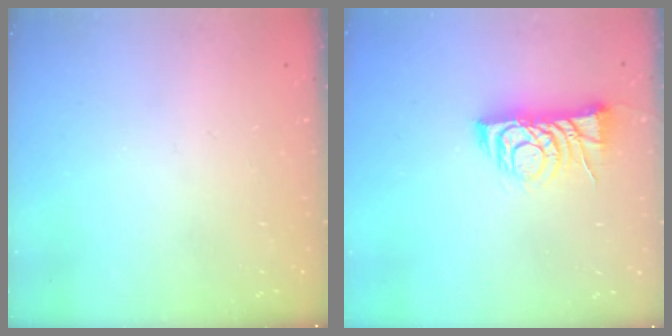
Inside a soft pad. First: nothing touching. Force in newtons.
{"total": 8.2, "press": 8.1, "slide": 0.8}